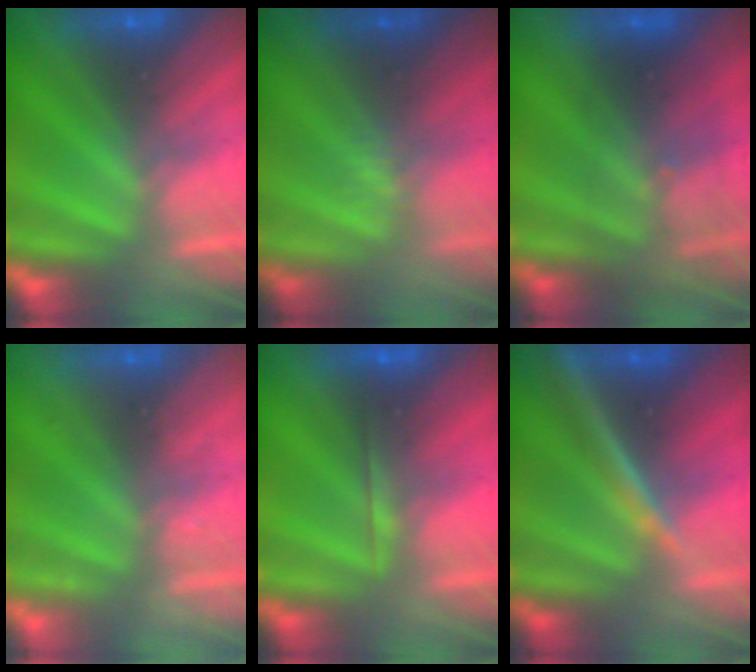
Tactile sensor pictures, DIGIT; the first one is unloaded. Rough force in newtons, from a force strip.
{"total": 2.3}
{"total": 2.8}
{"total": 2.2}
{"total": 1.8}
{"total": 4.8}